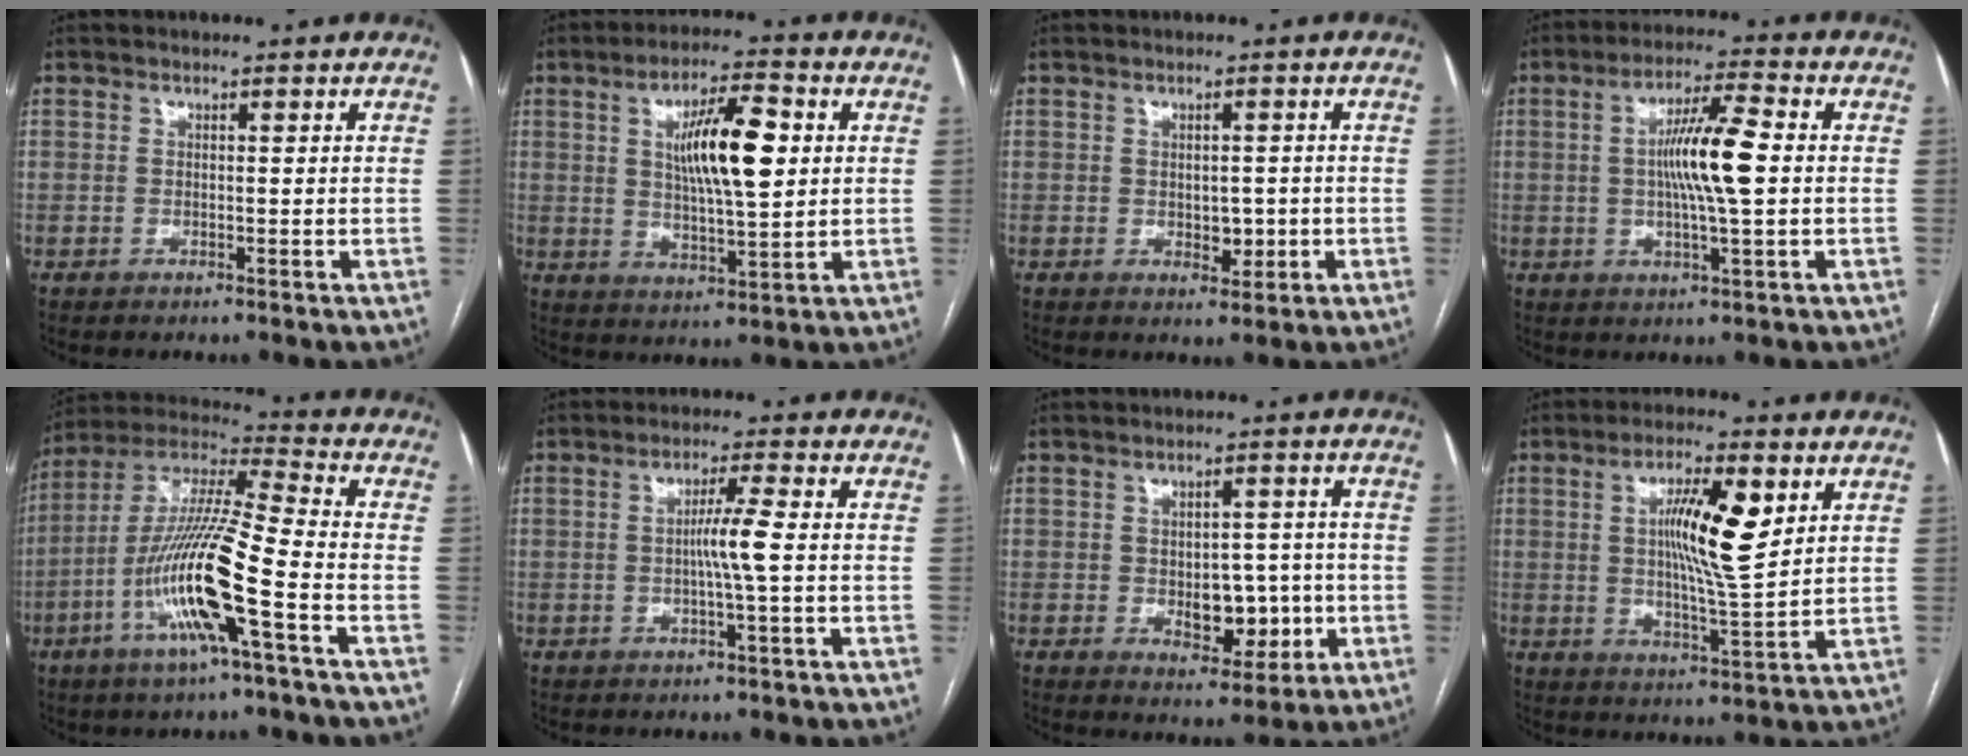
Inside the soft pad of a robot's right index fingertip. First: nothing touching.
{"total": 11.2, "force": [2.4, 2.4, 10.7], "torque": [-0.186, 0.008, 0.040]}
{"total": 3.0, "force": [-0.6, 1.8, 2.4], "torque": [-0.029, 0.000, -0.001]}
{"total": 9.7, "force": [0.3, 0.8, 9.6], "torque": [-0.176, 0.007, 0.001]}
{"total": 16.8, "force": [-5.8, 0.3, 15.7], "torque": [-0.315, -0.004, -0.115]}
{"total": 4.3, "force": [-0.5, -0.7, 4.3], "torque": [-0.077, 0.005, -0.008]}
{"total": 7.2, "force": [-1.4, 4.1, 5.7], "torque": [-0.068, 0.008, -0.008]}
{"total": 10.4, "force": [3.0, 1.3, 9.9], "torque": [-0.171, 0.000, 0.050]}